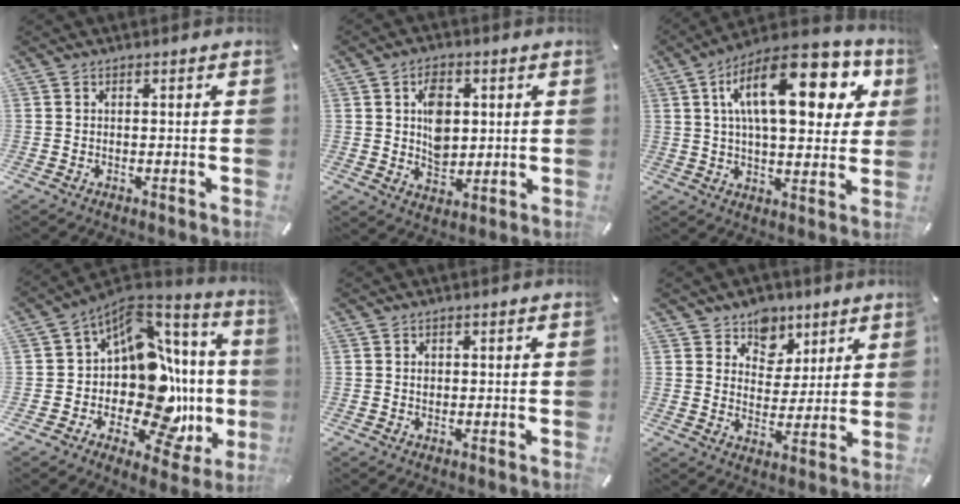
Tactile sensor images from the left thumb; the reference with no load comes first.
{"total": 8.1, "force": [1.5, 6.1, 5.2], "torque": [-0.068, -0.001, 0.025]}
{"total": 22.4, "force": [8.1, 10.2, 18.2], "torque": [-0.288, -0.017, 0.126]}
{"total": 18.2, "force": [-1.9, 11.8, 13.8], "torque": [-0.182, -0.066, -0.013]}
{"total": 0.8, "force": [0.1, 0.7, 0.4], "torque": [-0.008, 0.001, 0.003]}
{"total": 8.1, "force": [4.8, 6.5, 0.2], "torque": [-0.003, -0.040, 0.089]}